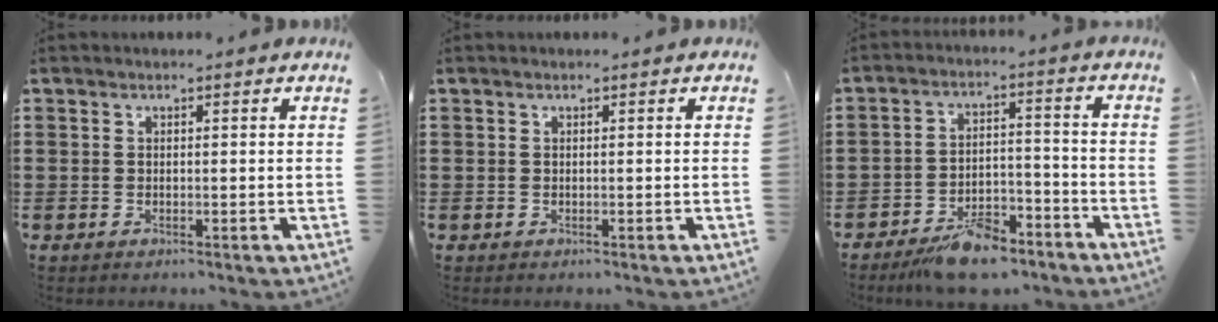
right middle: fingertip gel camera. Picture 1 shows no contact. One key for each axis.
{"total": 0.0}
{"total": 8.9, "fx": -7.2, "fy": 3.4, "fz": 4.0, "tx": -0.054, "ty": 0.034, "tz": -0.129}